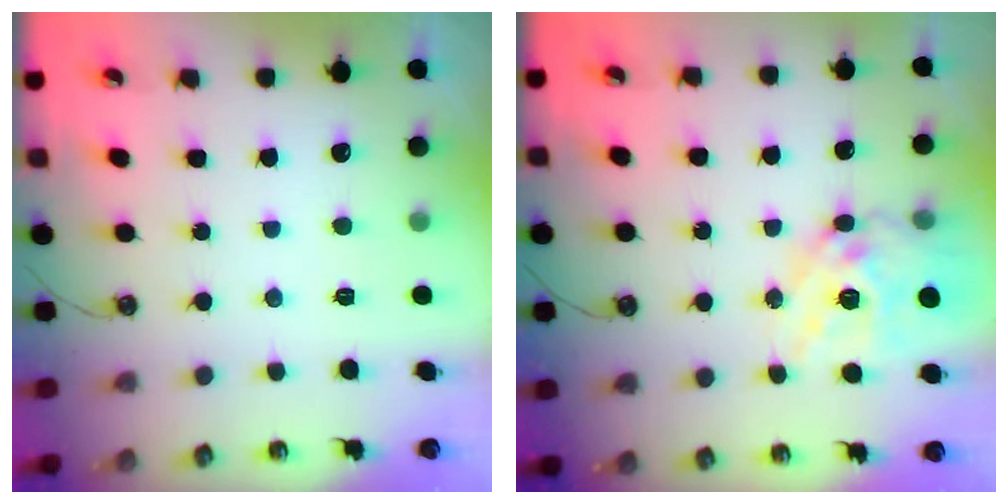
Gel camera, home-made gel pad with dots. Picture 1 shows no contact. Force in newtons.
{"total": 17.1, "press": 17.0, "slide": 1.7}